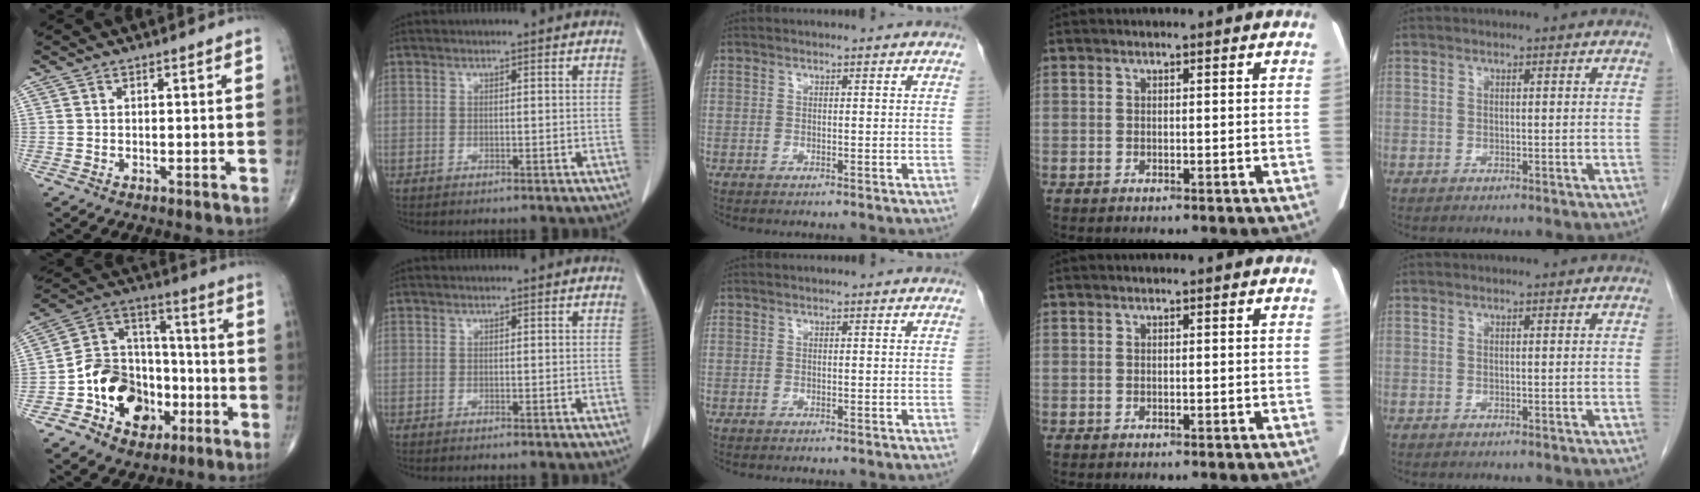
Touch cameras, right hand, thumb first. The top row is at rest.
{"thumb": {"total": 17.1, "force": [-6.1, 13.2, 9.1], "torque": [-0.106, 0.067, -0.099]}}